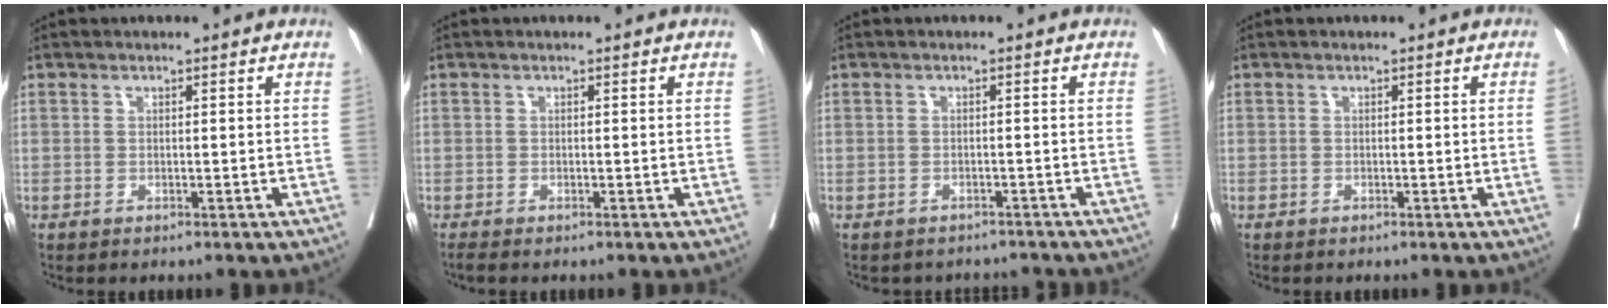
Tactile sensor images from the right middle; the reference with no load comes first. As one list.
[{"total": 0.7, "force": [-0.6, -0.2, 0.2], "torque": [-0.009, -0.004, -0.015]}, {"total": 3.8, "force": [-3.6, 1.3, -0.3], "torque": [0.007, 0.002, -0.046]}, {"total": 0.5, "force": [-0.1, -0.3, 0.5], "torque": [-0.001, 0.001, -0.001]}]